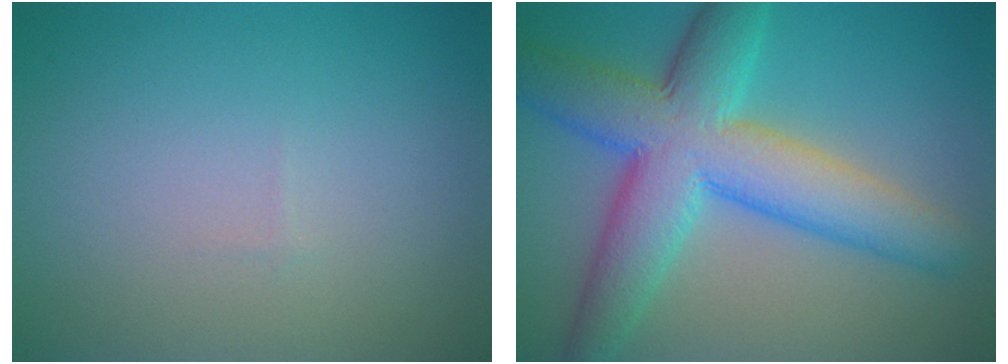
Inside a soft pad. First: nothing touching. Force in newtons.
{"total": 9.8, "press": 9.8, "slide": 0.1}